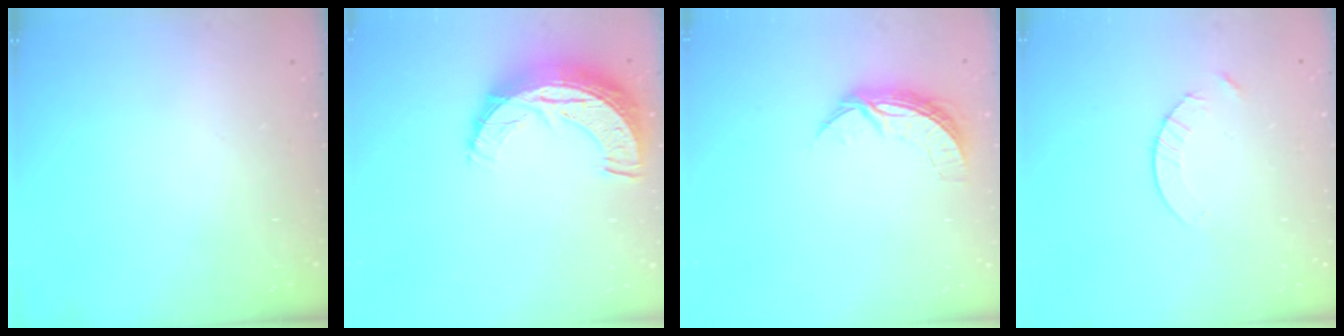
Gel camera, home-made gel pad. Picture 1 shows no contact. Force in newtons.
{"total": 11.6, "press": 11.6, "slide": 0.7}
{"total": 7.1, "press": 7.0, "slide": 0.7}
{"total": 3.8, "press": 3.7, "slide": 0.5}